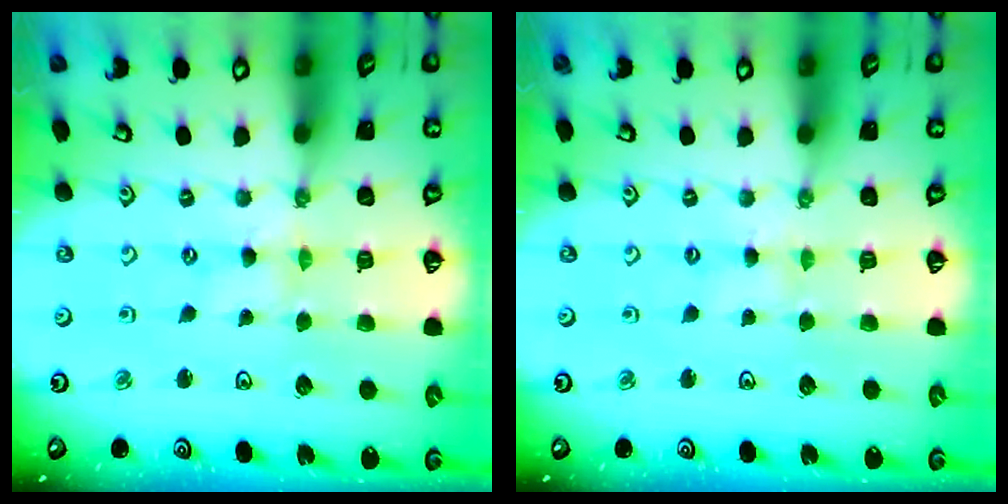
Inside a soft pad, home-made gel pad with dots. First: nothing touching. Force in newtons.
{"total": 2.0, "press": 2.0, "slide": 0.3}